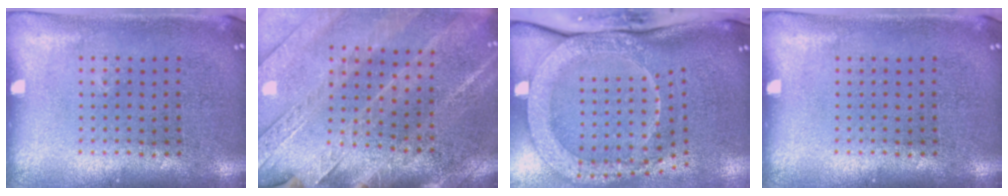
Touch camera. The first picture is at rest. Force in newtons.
{"total": 3.0, "press": 3.0, "slide": 0.3}
{"total": 3.3, "press": 2.3, "slide": 2.3}
{"total": 0.0}